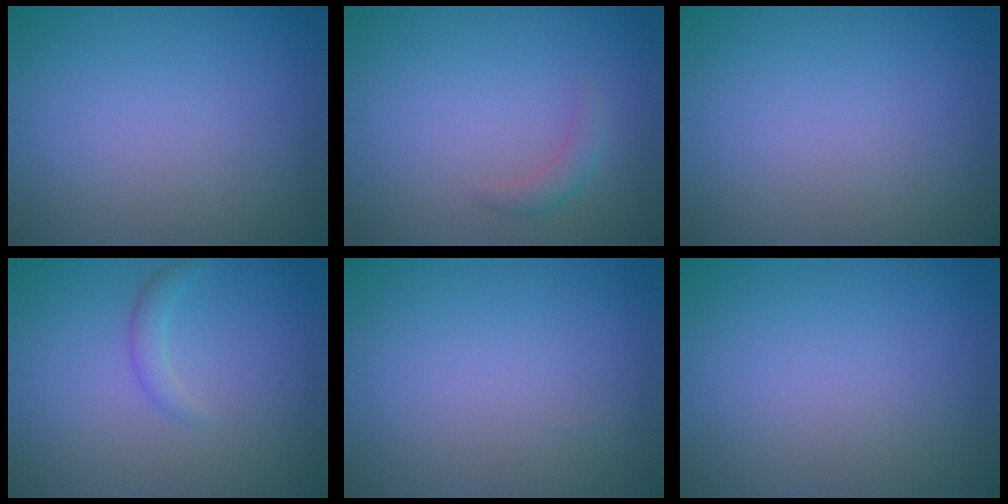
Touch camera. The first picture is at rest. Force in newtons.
{"total": 1.4, "press": 1.4, "slide": 0.0}
{"total": 0.0}
{"total": 1.3, "press": 1.3, "slide": 0.0}
{"total": 0.0}
{"total": 0.0}